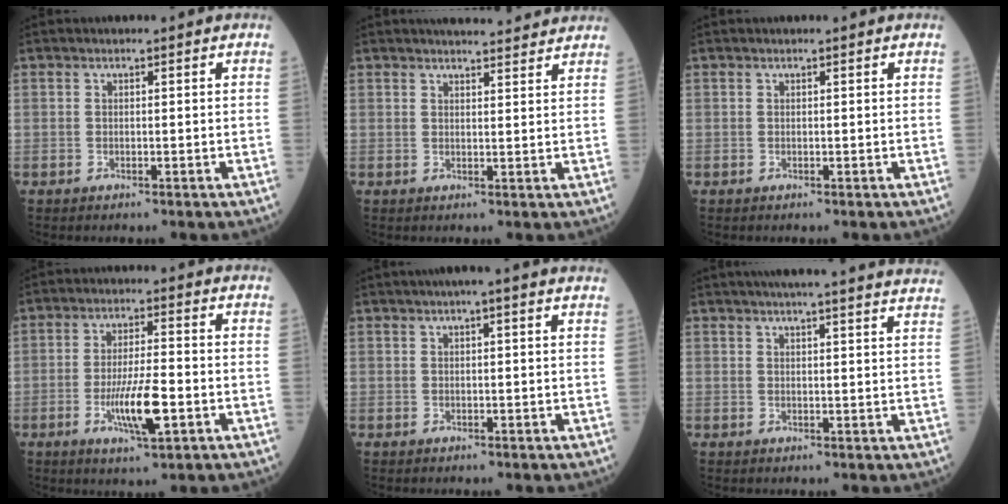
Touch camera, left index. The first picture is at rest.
{"total": 7.8, "force": [7.3, 1.1, 2.4], "torque": [-0.031, 0.010, 0.085]}
{"total": 0.0}
{"total": 8.0, "force": [-2.6, 1.2, 7.4], "torque": [-0.143, -0.011, -0.044]}
{"total": 4.5, "force": [3.4, -0.1, 3.0], "torque": [-0.045, 0.025, 0.043]}
{"total": 21.1, "force": [19.4, 0.3, 8.4], "torque": [-0.120, -0.006, 0.230]}